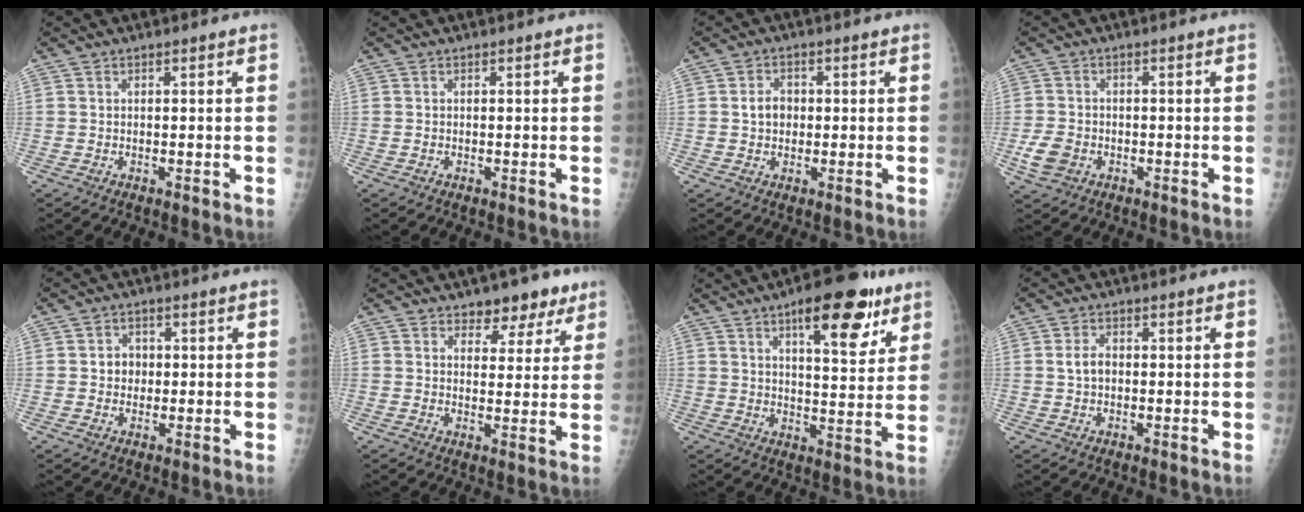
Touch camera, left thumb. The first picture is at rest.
{"total": 0.0}
{"total": 3.8, "force": [0.2, 3.1, 2.1], "torque": [-0.022, 0.006, 0.001]}
{"total": 4.6, "force": [-1.6, 3.6, 2.4], "torque": [-0.047, 0.006, -0.025]}
{"total": 3.4, "force": [0.2, 3.0, 1.5], "torque": [0.001, 0.006, 0.000]}
{"total": 6.7, "force": [4.8, 3.9, 2.4], "torque": [0.007, -0.024, 0.065]}
{"total": 15.0, "force": [8.4, 5.4, 11.2], "torque": [-0.122, -0.033, 0.120]}
{"total": 3.2, "force": [0.1, 2.3, 2.2], "torque": [-0.039, 0.007, 0.001]}